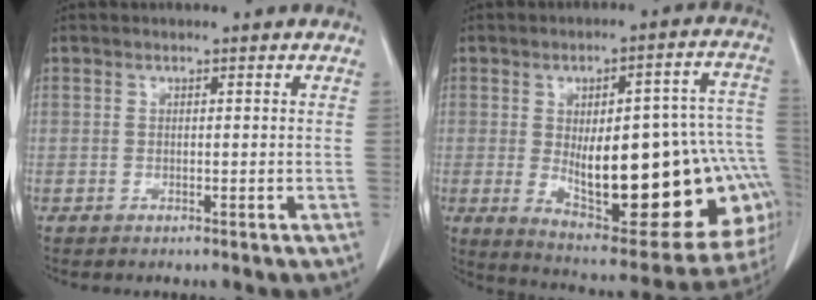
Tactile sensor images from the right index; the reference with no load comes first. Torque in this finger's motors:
{"motor_torque": [1.67, -0.38, 0.89, 0.21]}